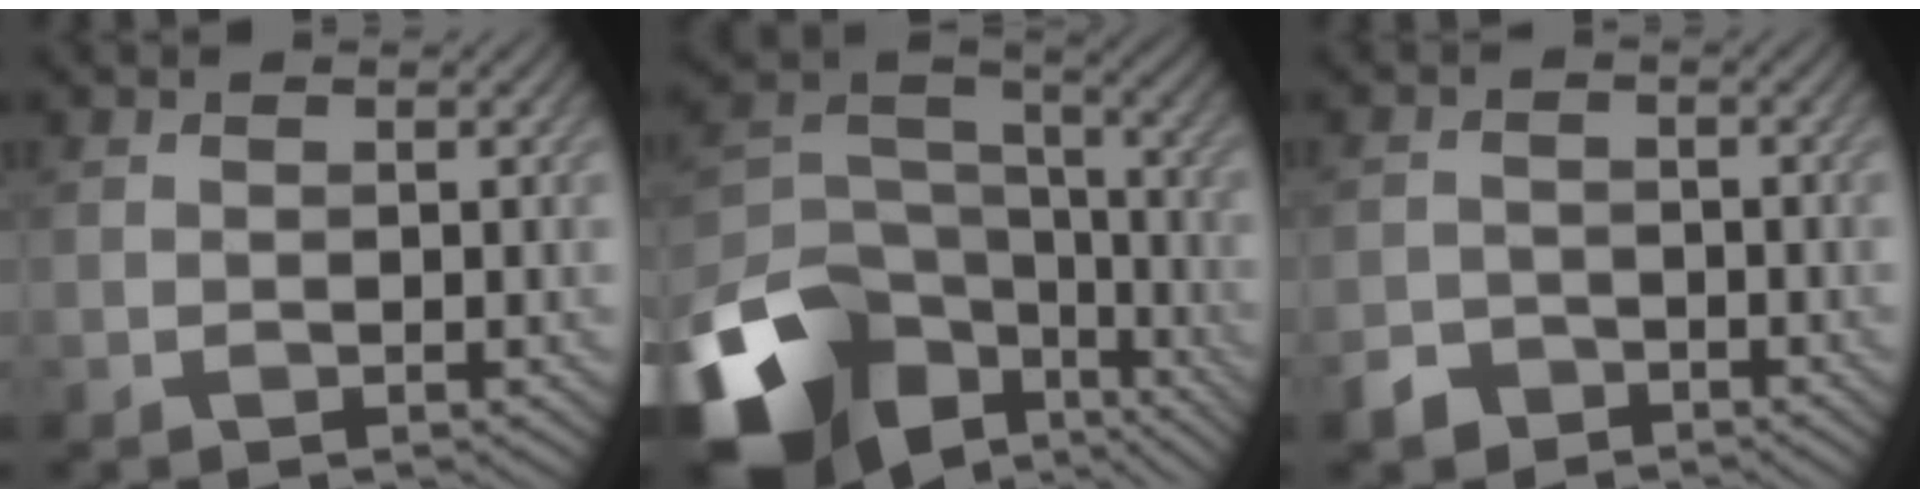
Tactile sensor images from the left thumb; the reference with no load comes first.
{"total": 17.3, "force": [-10.2, 10.9, 8.9], "torque": [-0.237, -0.039, -0.162]}
{"total": 3.0, "force": [-2.3, 1.8, 0.8], "torque": [-0.014, -0.003, -0.050]}